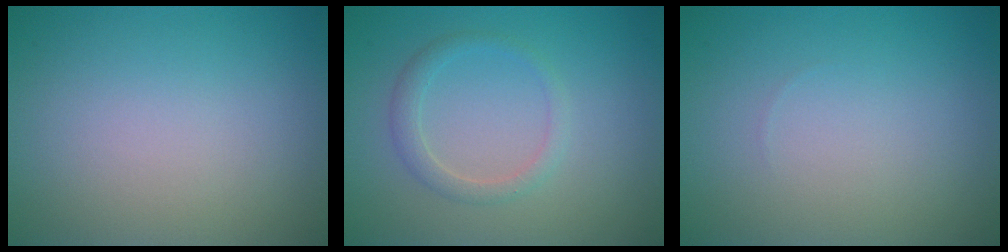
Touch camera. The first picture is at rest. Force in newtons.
{"total": 1.7, "press": 1.7, "slide": 0.0}
{"total": 0.0}